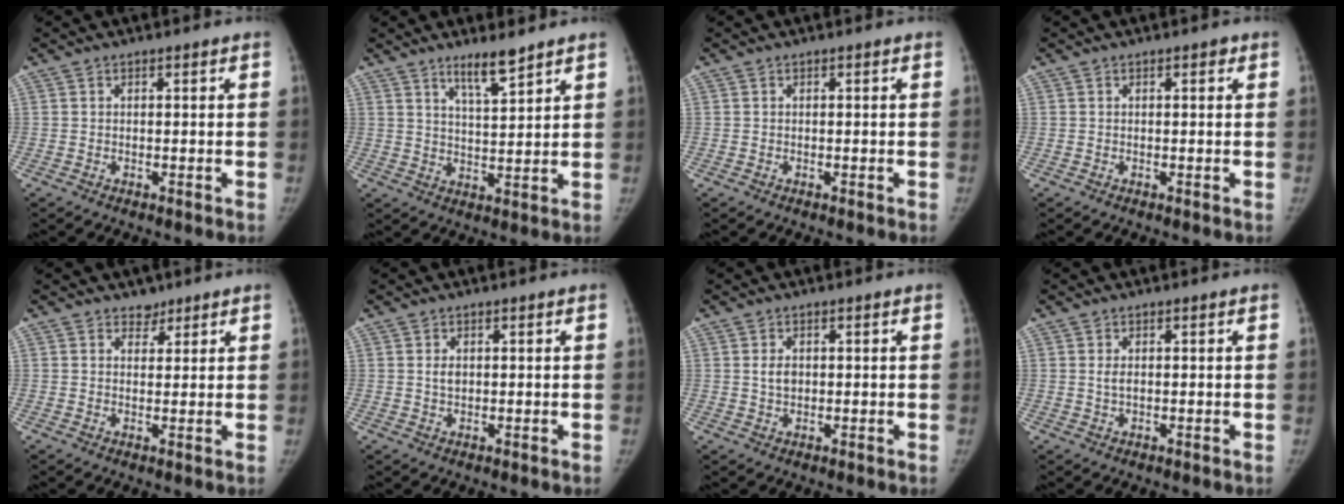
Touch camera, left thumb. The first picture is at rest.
{"total": 6.0, "force": [4.6, 0.7, 3.7], "torque": [-0.059, -0.037, 0.081]}
{"total": 0.0}
{"total": 0.7, "force": [0.3, 0.3, 0.5], "torque": [-0.005, 0.000, 0.004]}
{"total": 2.3, "force": [1.7, 1.5, 0.1], "torque": [0.018, -0.010, 0.021]}
{"total": 1.6, "force": [0.4, 1.1, 1.2], "torque": [-0.016, -0.002, 0.008]}
{"total": 2.4, "force": [0.4, 1.7, 1.6], "torque": [-0.023, -0.001, 0.009]}
{"total": 1.3, "force": [0.2, 0.7, 1.1], "torque": [-0.021, -0.002, 0.006]}